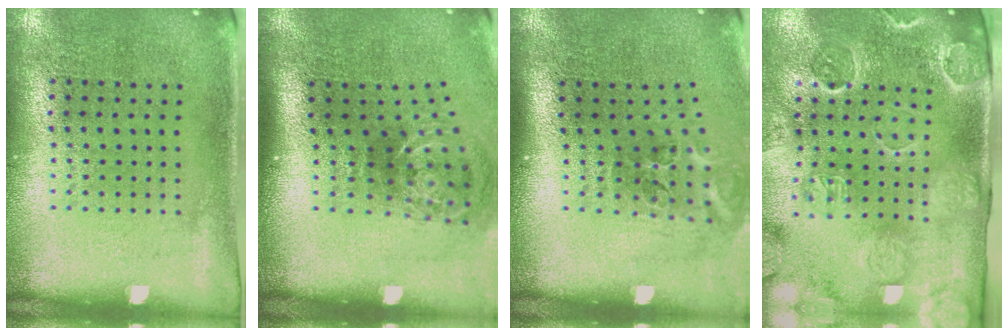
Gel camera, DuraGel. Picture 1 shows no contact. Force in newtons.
{"total": 2.2, "press": 1.3, "slide": 1.8}
{"total": 2.2, "press": 1.3, "slide": 1.7}
{"total": 3.2, "press": 3.2, "slide": 0.5}